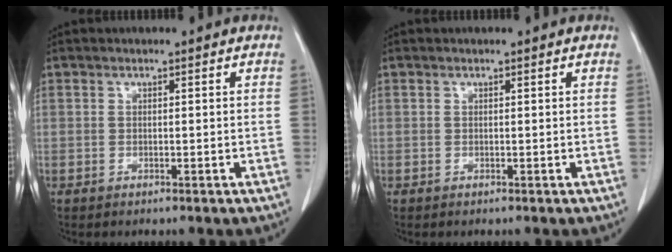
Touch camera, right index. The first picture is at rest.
{"total": 0.0}